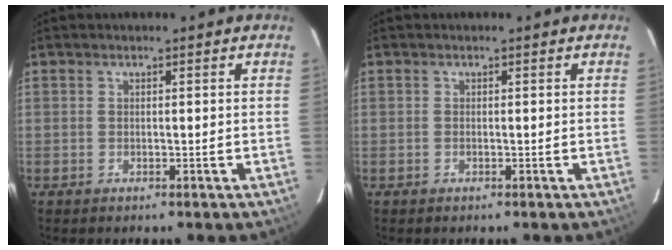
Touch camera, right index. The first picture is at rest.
{"total": 0.0}